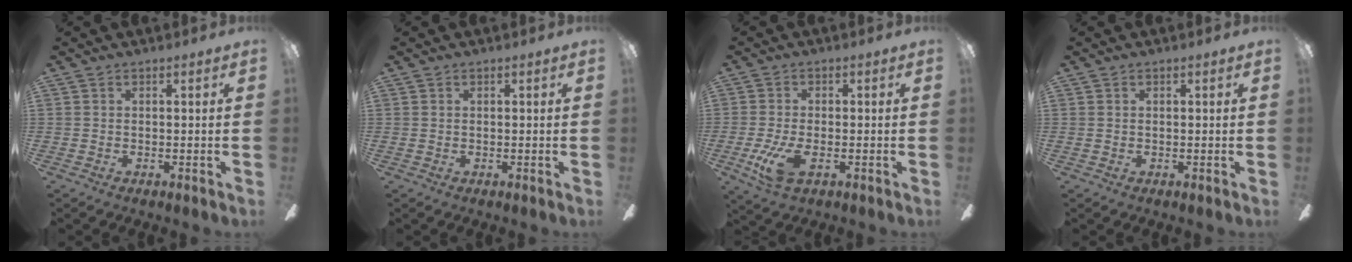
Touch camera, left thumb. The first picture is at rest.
{"total": 0.0}
{"total": 8.6, "force": [-2.6, 4.0, 7.1], "torque": [-0.155, -0.005, -0.044]}
{"total": 0.0}